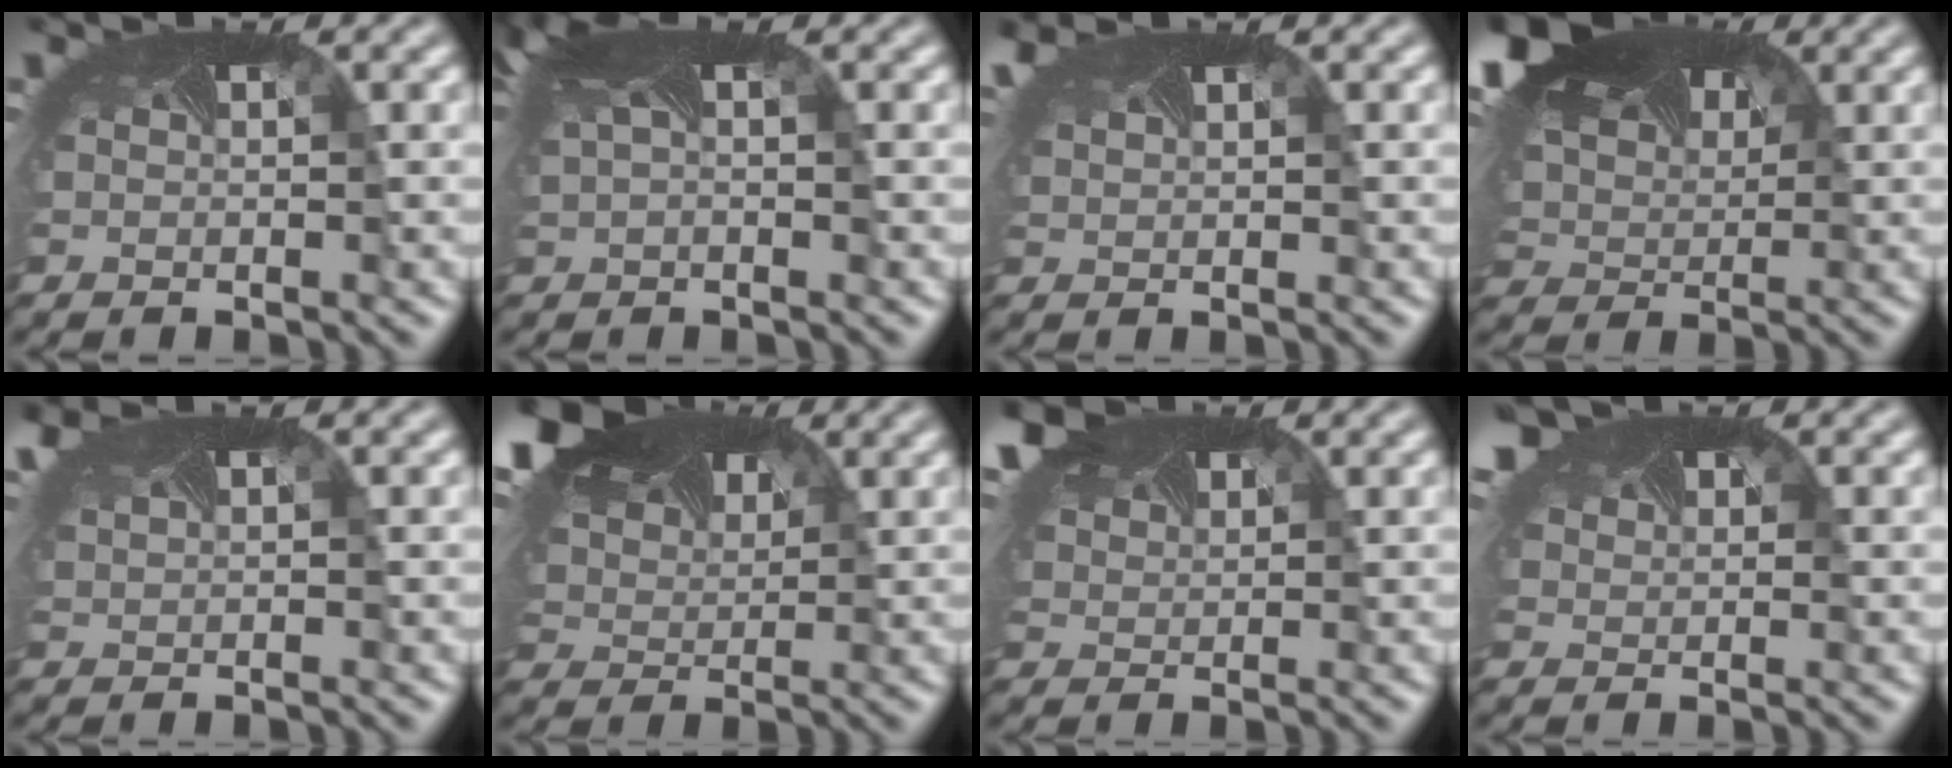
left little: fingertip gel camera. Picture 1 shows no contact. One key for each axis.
{"total": 6.3, "fx": 2.4, "fy": 3.2, "fz": 4.9, "tx": -0.137, "ty": 0.015, "tz": 0.053}
{"total": 3.3, "fx": 2.0, "fy": 1.3, "fz": 2.2, "tx": -0.077, "ty": 0.004, "tz": 0.046}
{"total": 13.2, "fx": 6.5, "fy": 8.0, "fz": 8.3, "tx": -0.216, "ty": 0.027, "tz": 0.125}
{"total": 3.7, "fx": 2.3, "fy": 1.6, "fz": 2.5, "tx": -0.085, "ty": 0.006, "tz": 0.052}
{"total": 11.9, "fx": 7.2, "fy": 6.9, "fz": 6.6, "tx": -0.177, "ty": 0.025, "tz": 0.131}
{"total": 4.5, "fx": 3.6, "fy": 2.2, "fz": 1.7, "tx": -0.076, "ty": 0.000, "tz": 0.072}
{"total": 2.9, "fx": 2.7, "fy": 1.2, "fz": 0.3, "tx": -0.040, "ty": -0.005, "tz": 0.054}